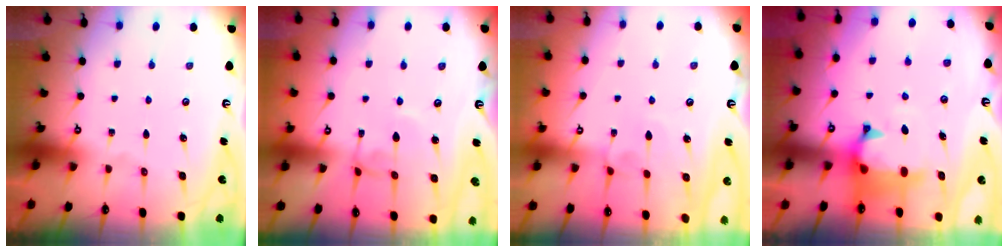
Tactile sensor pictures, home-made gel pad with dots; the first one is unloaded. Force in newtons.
{"total": 2.1, "press": 2.1, "slide": 0.1}
{"total": 4.4, "press": 4.4, "slide": 0.2}
{"total": 1.1, "press": 0.1, "slide": 1.1}